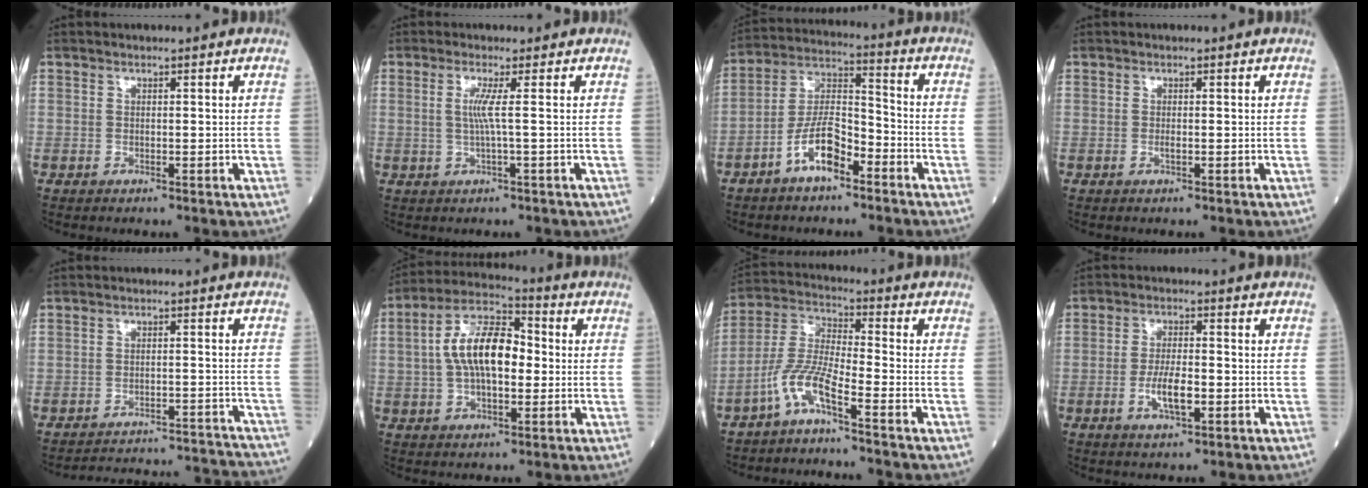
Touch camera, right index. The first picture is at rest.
{"total": 2.8, "force": [0.2, -0.8, 2.7], "torque": [-0.058, -0.003, 0.003]}
{"total": 9.1, "force": [-5.1, 3.2, 6.9], "torque": [-0.142, 0.015, -0.098]}
{"total": 0.6, "force": [-0.2, 0.1, 0.5], "torque": [-0.011, 0.001, -0.001]}
{"total": 17.8, "force": [-17.5, 0.7, 2.9], "torque": [-0.042, 0.005, -0.216]}
{"total": 12.0, "force": [0.5, 5.3, 10.8], "torque": [-0.212, 0.026, 0.004]}
{"total": 7.3, "force": [-4.6, 0.6, 5.6], "torque": [-0.130, 0.001, -0.099]}
{"total": 5.3, "force": [-1.6, 1.5, 4.9], "torque": [-0.093, -0.001, -0.026]}